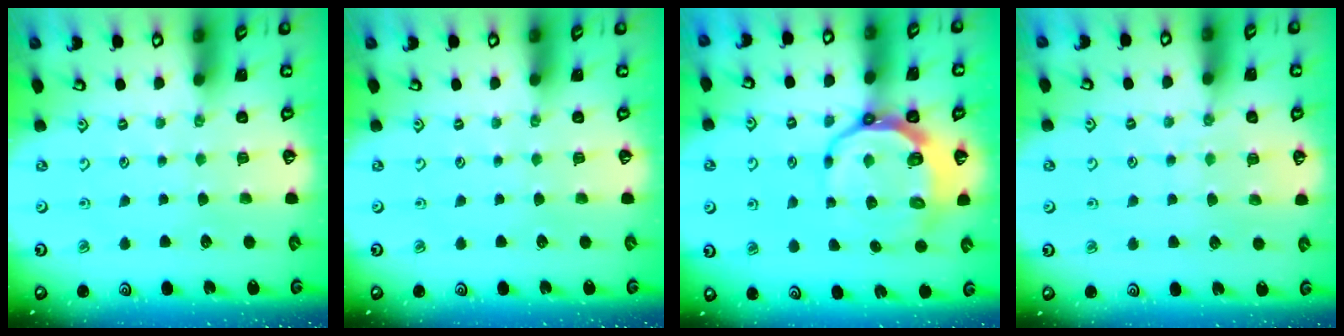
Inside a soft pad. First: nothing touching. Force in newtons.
{"total": 0.0}
{"total": 11.0, "press": 10.2, "slide": 4.0}
{"total": 5.9, "press": 5.9, "slide": 0.6}